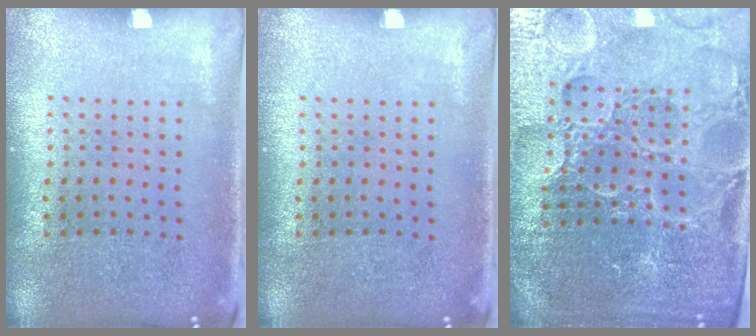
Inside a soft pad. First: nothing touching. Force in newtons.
{"total": 0.0}
{"total": 5.6, "press": 5.1, "slide": 2.3}